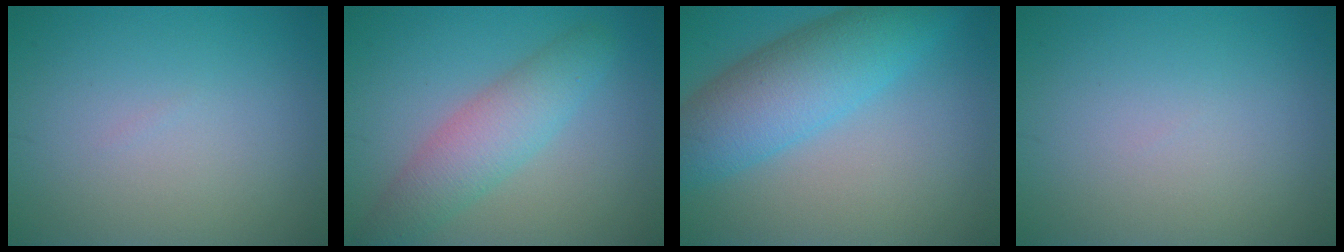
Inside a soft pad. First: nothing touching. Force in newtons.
{"total": 4.5, "press": 4.5, "slide": 0.1}
{"total": 7.6, "press": 7.6, "slide": 0.3}
{"total": 0.0}